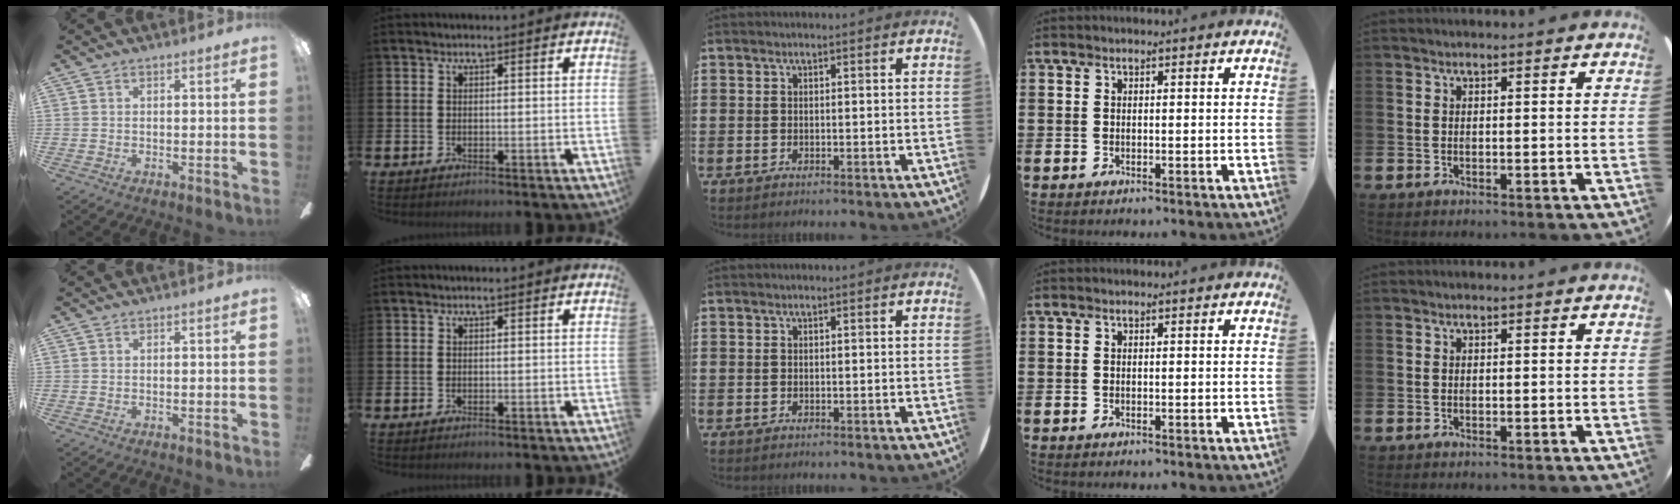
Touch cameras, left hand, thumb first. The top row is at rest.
{}